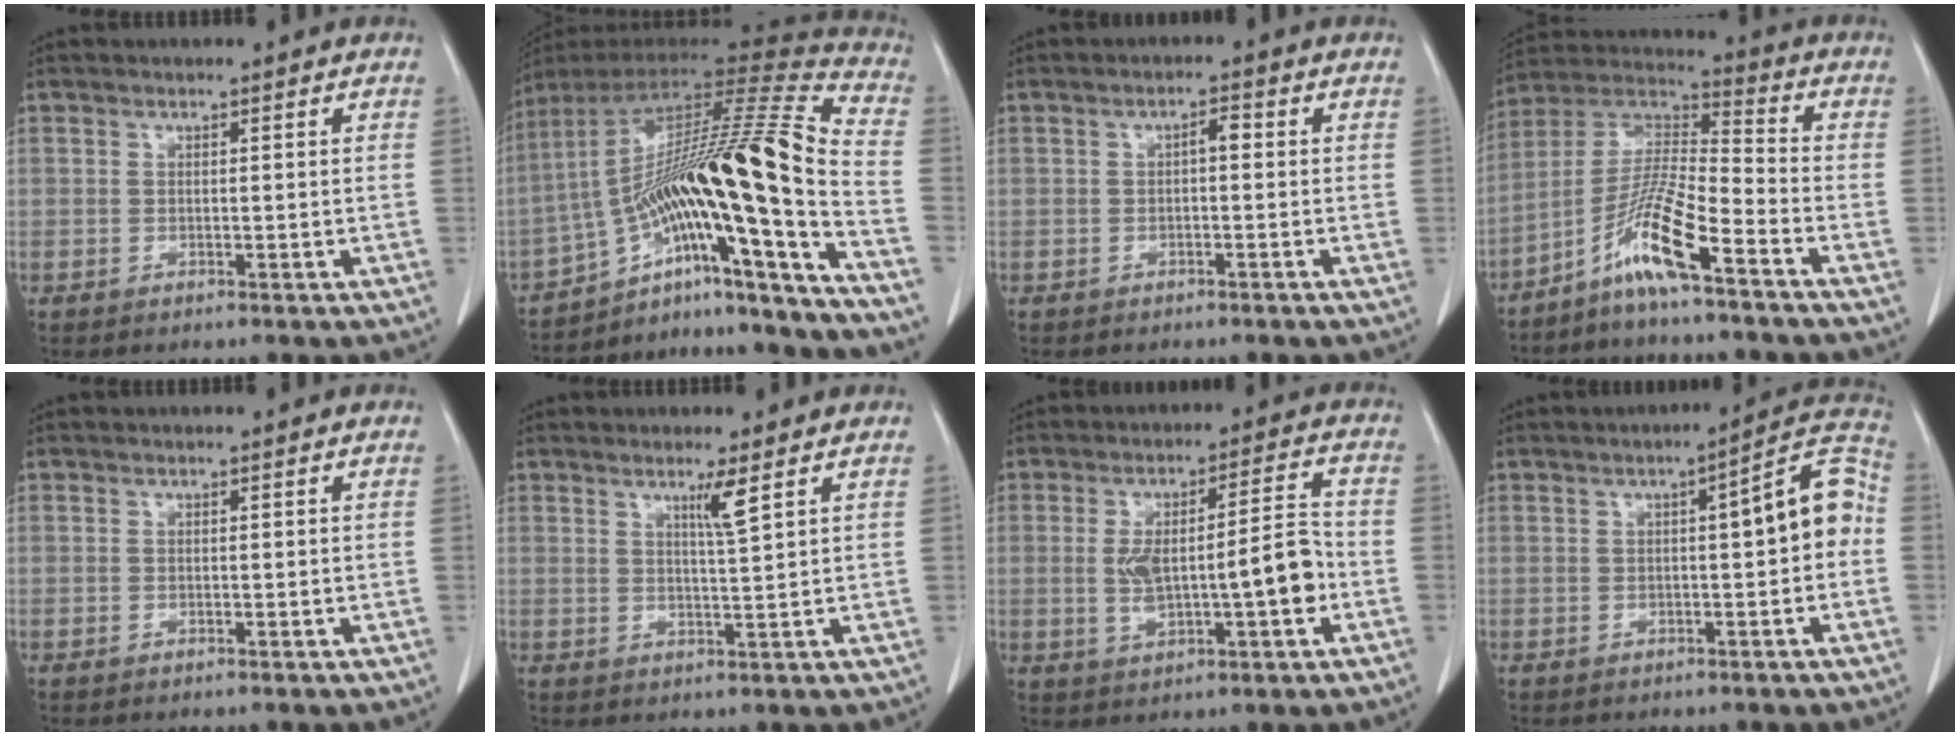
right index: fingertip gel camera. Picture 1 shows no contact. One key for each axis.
{"total": 25.7, "fx": -12.7, "fy": 0.5, "fz": 22.3, "tx": -0.332, "ty": 0.010, "tz": -0.212}
{"total": 1.8, "fx": 0.2, "fy": 0.6, "fz": 1.7, "tx": -0.023, "ty": 0.007, "tz": 0.003}
{"total": 10.4, "fx": -6.4, "fy": 0.5, "fz": 8.2, "tx": -0.166, "ty": 0.001, "tz": -0.133}
{"total": 0.0}
{"total": 3.3, "fx": 2.1, "fy": -0.6, "fz": 2.6, "tx": -0.045, "ty": -0.008, "tz": 0.038}
{"total": 10.8, "fx": -1.3, "fy": 2.4, "fz": 10.5, "tx": -0.184, "ty": 0.022, "tz": -0.011}
{"total": 8.3, "fx": 0.5, "fy": 1.4, "fz": 8.1, "tx": -0.098, "ty": 0.031, "tz": 0.001}